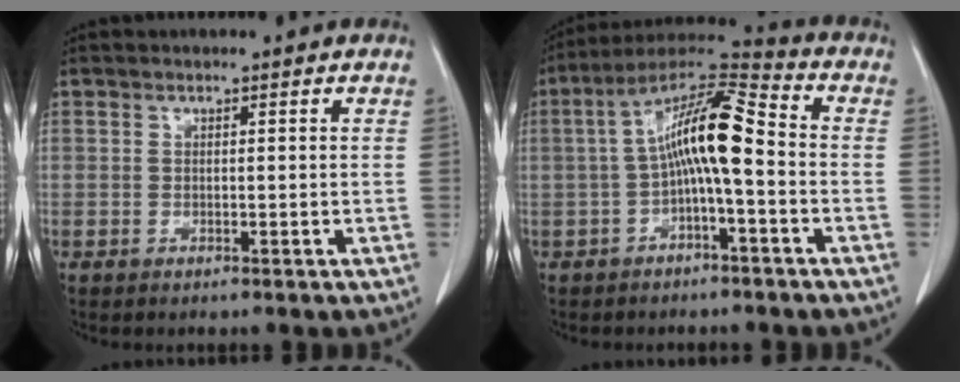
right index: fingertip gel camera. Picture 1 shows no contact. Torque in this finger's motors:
{"motor_torque": [1.71, -0.43, 0.84, 0.21]}